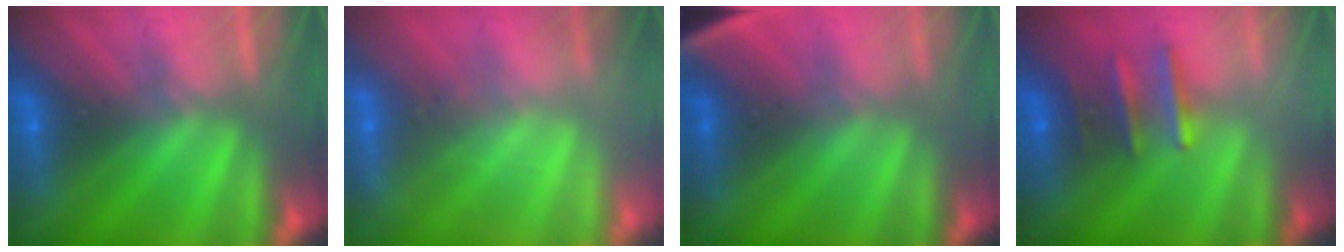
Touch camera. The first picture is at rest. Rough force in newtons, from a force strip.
{"total": 3.0}
{"total": 2.7}
{"total": 2.5}